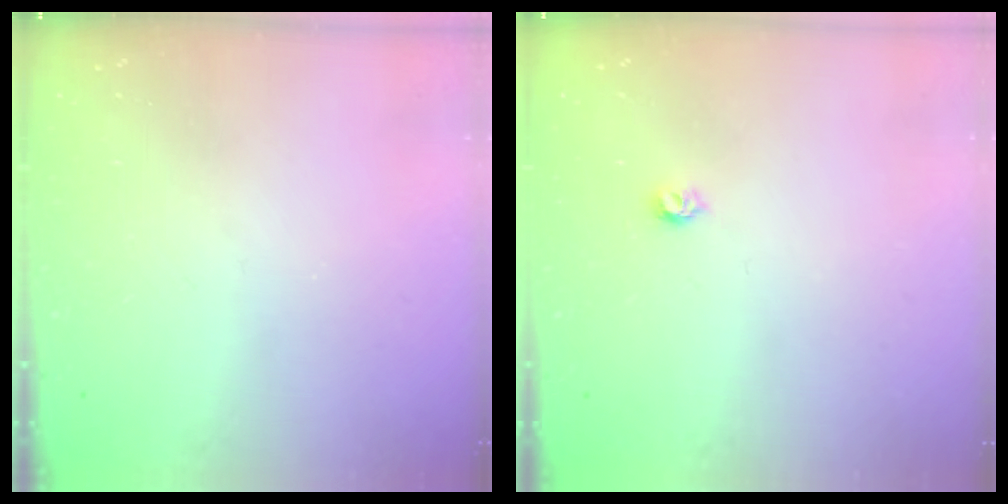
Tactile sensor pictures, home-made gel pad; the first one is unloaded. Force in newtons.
{"total": 3.5, "press": 3.5, "slide": 0.3}